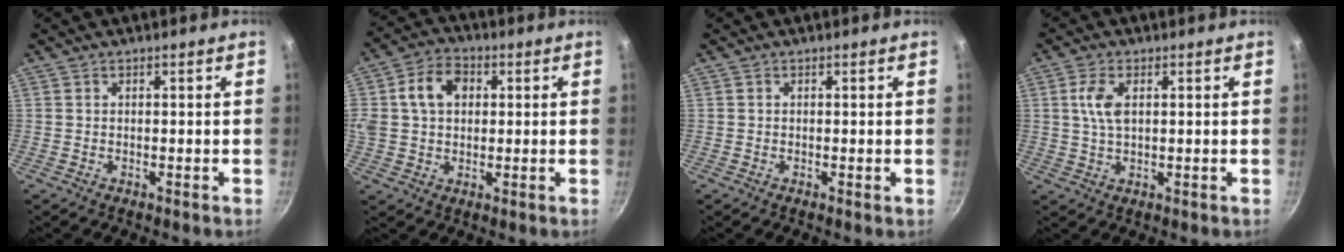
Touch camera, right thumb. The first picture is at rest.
{"total": 10.3, "force": [2.3, 7.8, 6.4], "torque": [-0.098, 0.019, 0.029]}
{"total": 0.0}
{"total": 6.3, "force": [1.5, 3.4, 5.2], "torque": [-0.100, 0.002, 0.028]}